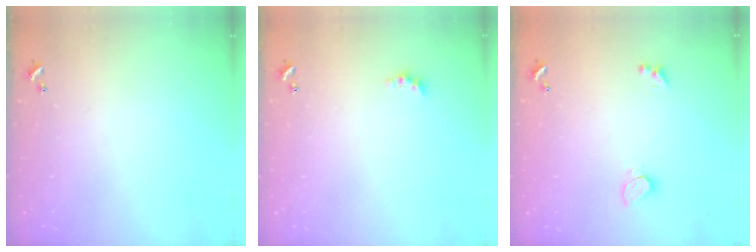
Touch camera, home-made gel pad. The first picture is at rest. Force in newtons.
{"total": 0.8, "press": 0.6, "slide": 0.6}
{"total": 1.6, "press": 1.5, "slide": 0.5}